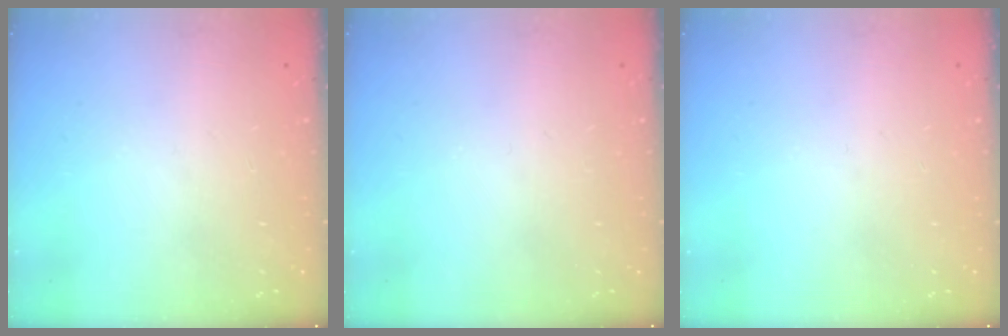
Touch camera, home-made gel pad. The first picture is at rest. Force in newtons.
{"total": 0.0}
{"total": 0.0}